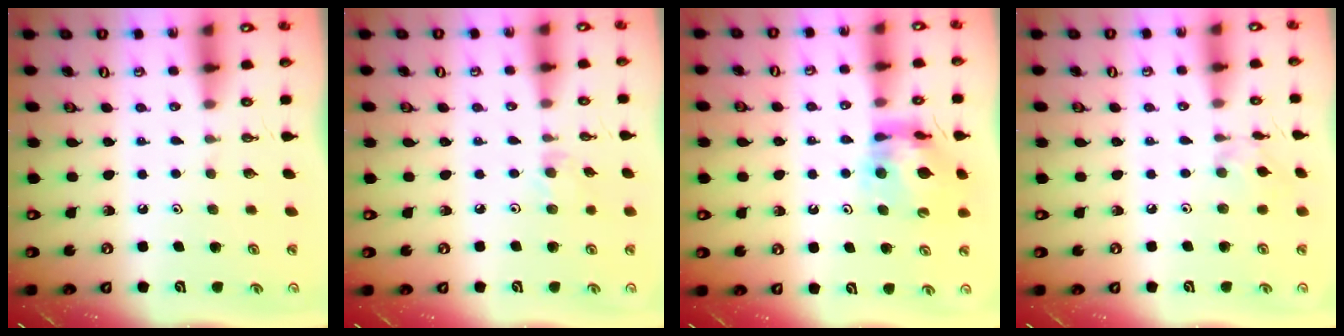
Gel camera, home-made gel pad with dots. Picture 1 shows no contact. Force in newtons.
{"total": 2.6, "press": 2.6, "slide": 0.4}
{"total": 11.0, "press": 11.0, "slide": 1.2}
{"total": 3.7, "press": 3.7, "slide": 0.5}